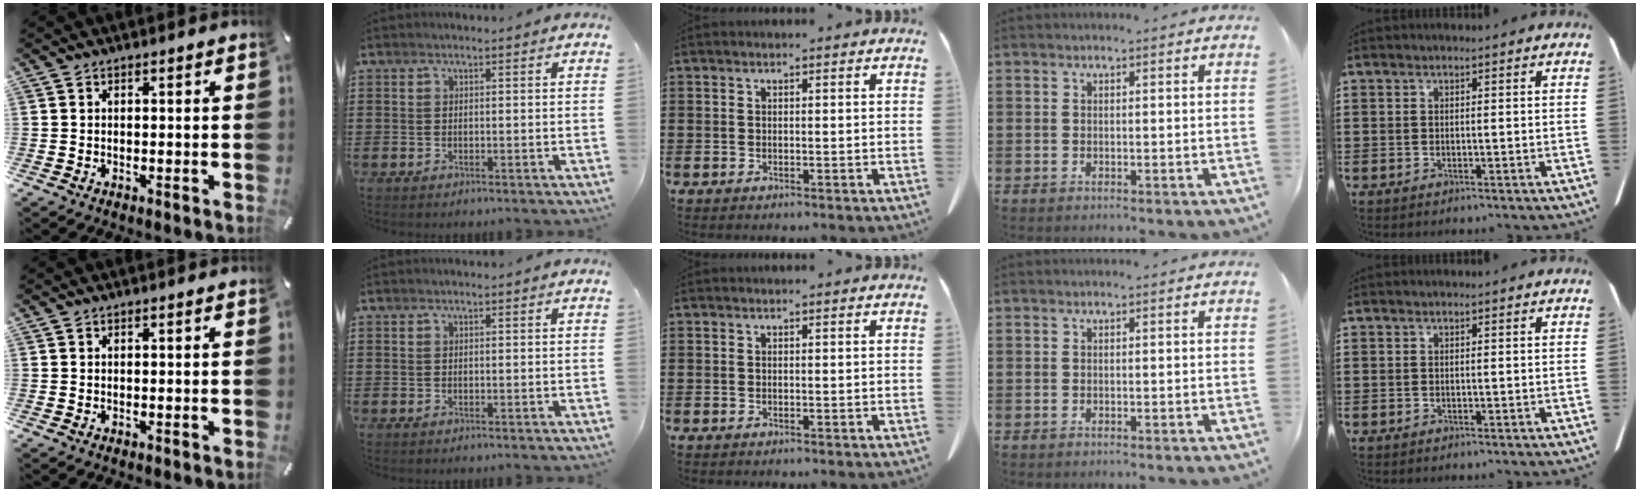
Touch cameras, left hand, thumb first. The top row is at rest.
{}